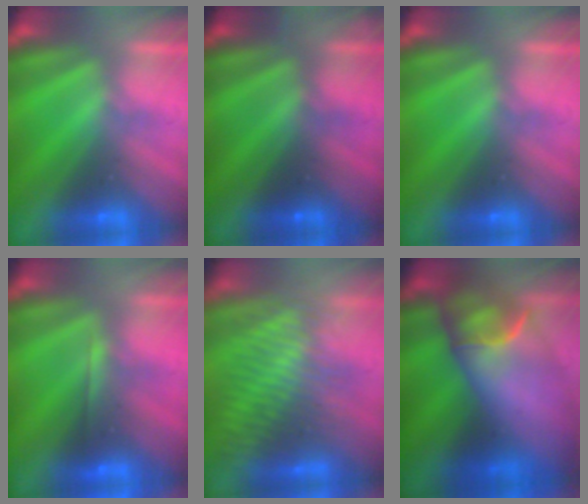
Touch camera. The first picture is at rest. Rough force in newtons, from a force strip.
{"total": 2.5}
{"total": 0.0}
{"total": 1.8}
{"total": 3.4}
{"total": 9.8}